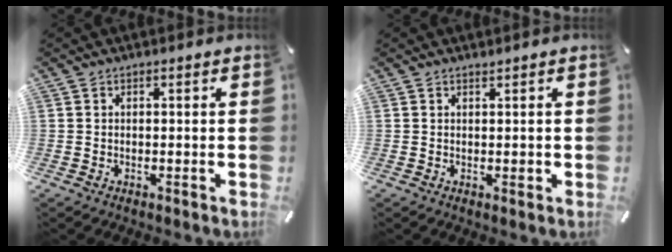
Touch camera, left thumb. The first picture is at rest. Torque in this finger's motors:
{"motor_torque": [-0.05, -0.01, 0.04, -0.06, 0.00]}